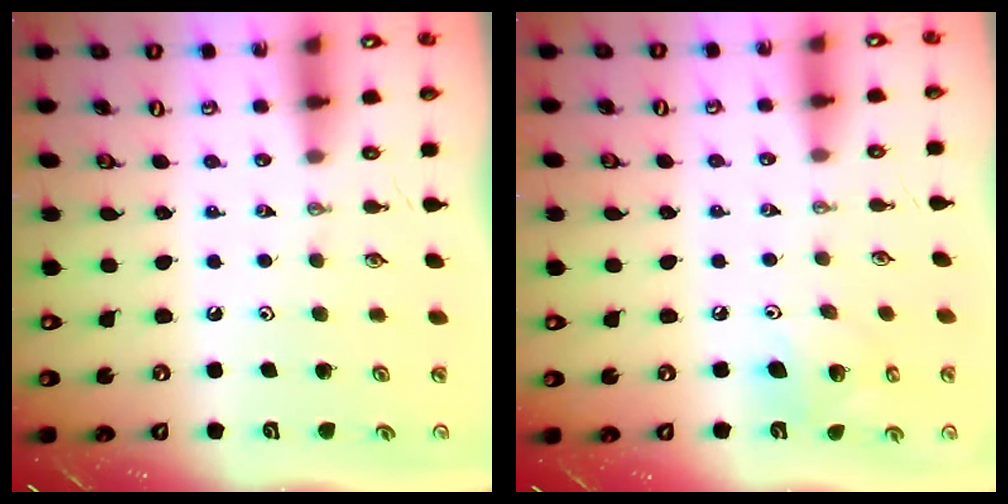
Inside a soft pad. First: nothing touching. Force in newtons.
{"total": 10.1, "press": 9.9, "slide": 1.8}